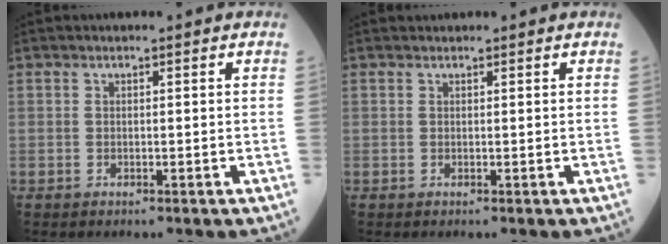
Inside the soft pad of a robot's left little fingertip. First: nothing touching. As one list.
[{"total": 0.5, "force": [0.5, 0.1, 0.0], "torque": [-0.007, 0.011, 0.011]}]